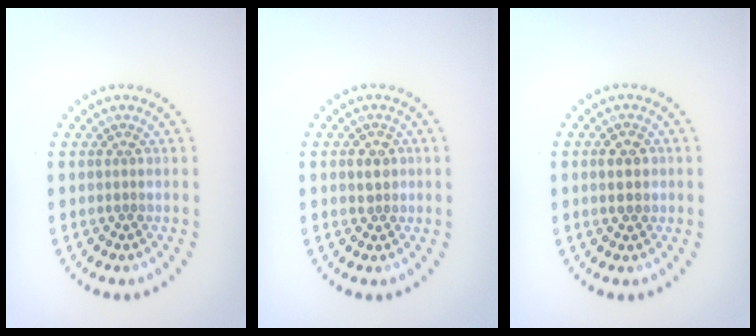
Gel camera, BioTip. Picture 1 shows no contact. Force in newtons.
{"total": 1.2, "press": 1.2, "slide": 0.2}
{"total": 2.6, "press": 2.6, "slide": 0.1}